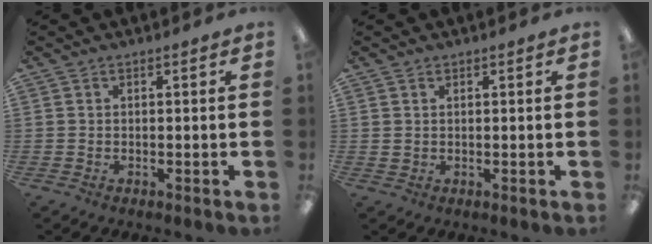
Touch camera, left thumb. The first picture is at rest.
{"total": 1.0, "force": [0.7, 0.7, 0.1], "torque": [-0.003, 0.001, 0.014]}